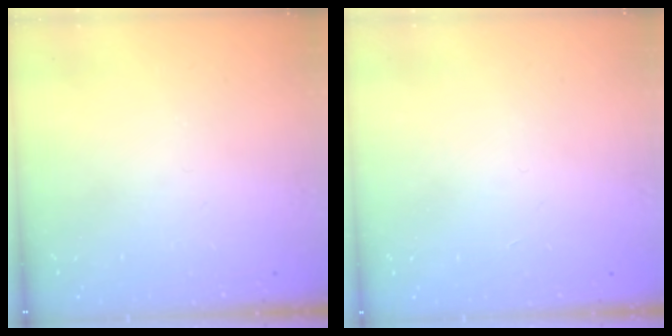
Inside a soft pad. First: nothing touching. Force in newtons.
{"total": 0.8, "press": 0.8, "slide": 0.2}